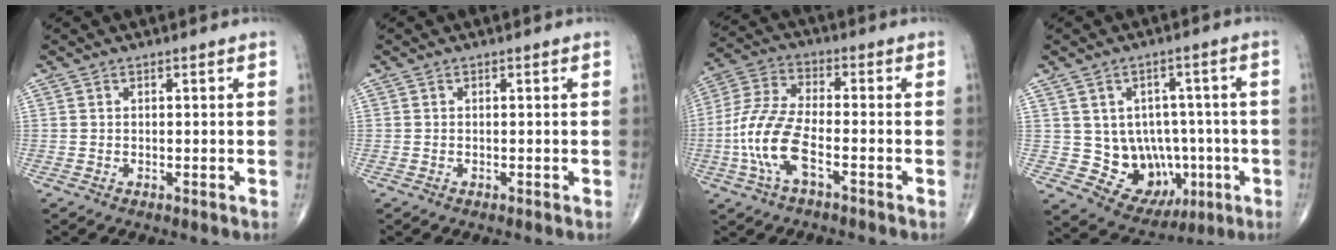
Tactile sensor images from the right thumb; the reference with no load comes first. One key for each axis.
{"total": 0.0}
{"total": 11.6, "fx": -3.8, "fy": 4.7, "fz": 9.9, "tx": -0.225, "ty": 0.027, "tz": -0.078}
{"total": 12.4, "fx": -1.8, "fy": 10.5, "fz": 6.5, "tx": -0.038, "ty": 0.020, "tz": -0.001}